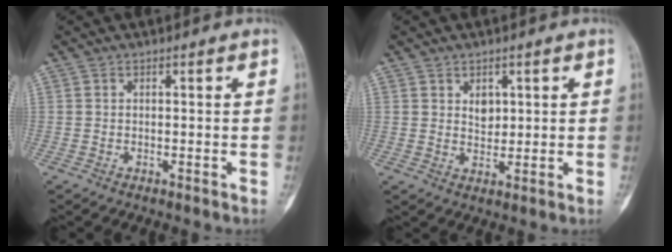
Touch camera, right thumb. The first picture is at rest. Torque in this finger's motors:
{"motor_torque": [-0.22, 0.22, 0.21, 0.19, 0.07]}